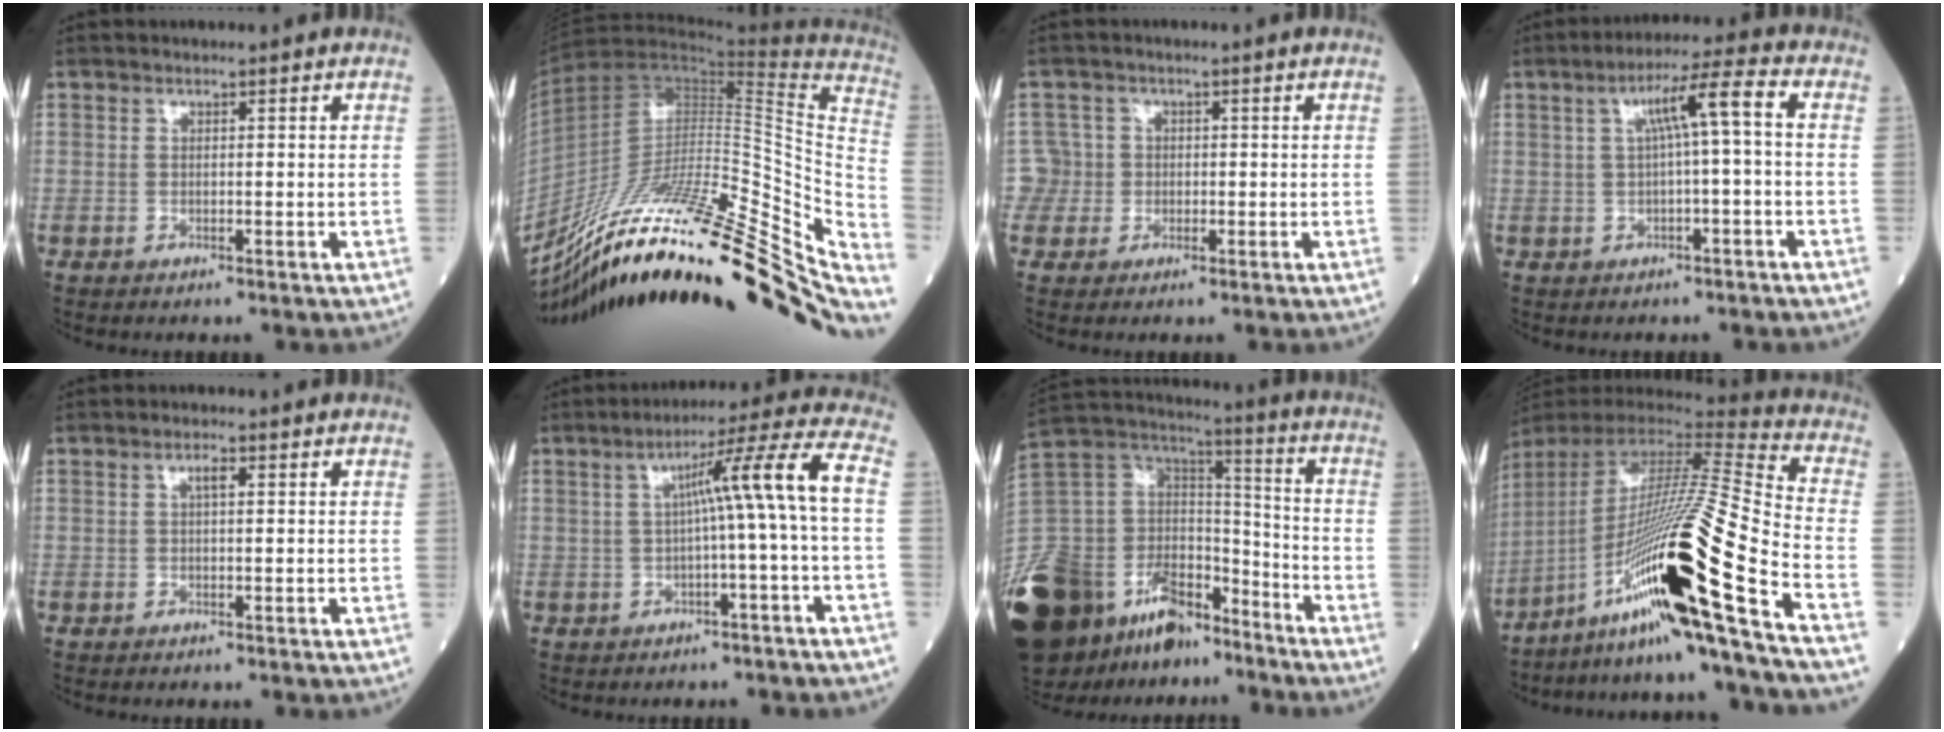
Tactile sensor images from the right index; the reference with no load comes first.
{"total": 35.4, "force": [-25.8, 4.1, 23.8], "torque": [-0.288, -0.023, -0.405]}
{"total": 3.0, "force": [-0.3, 3.0, -0.6], "torque": [0.024, 0.011, -0.011]}
{"total": 6.7, "force": [0.7, -0.1, 6.7], "torque": [-0.110, 0.022, 0.012]}
{"total": 1.3, "force": [0.6, 0.3, 1.1], "torque": [-0.023, 0.006, 0.007]}
{"total": 9.0, "force": [0.0, -1.7, 8.9], "torque": [-0.133, 0.026, 0.004]}
{"total": 32.5, "force": [-21.6, 15.8, 18.3], "torque": [-0.459, -0.032, -0.376]}
{"total": 26.7, "force": [-13.2, -1.1, 23.2], "torque": [-0.406, -0.033, -0.231]}